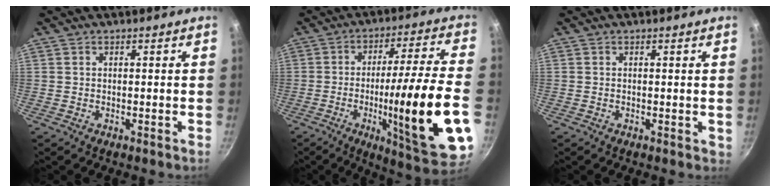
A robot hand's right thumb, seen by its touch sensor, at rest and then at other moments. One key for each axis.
{"total": 25.0, "fx": -6.3, "fy": 3.8, "fz": 23.9, "tx": -0.341, "ty": 0.014, "tz": -0.083}
{"total": 0.8, "fx": 0.2, "fy": 0.5, "fz": 0.6, "tx": -0.002, "ty": 0.000, "tz": 0.003}